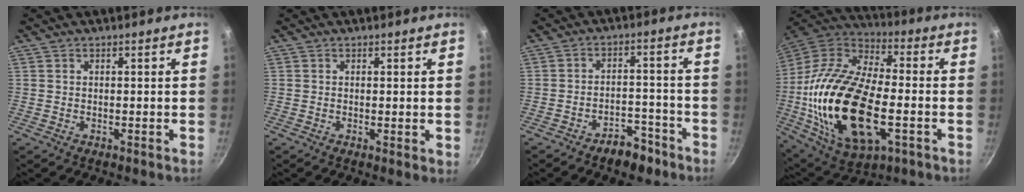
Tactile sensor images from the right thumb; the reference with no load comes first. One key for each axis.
{"total": 1.0, "fx": 0.1, "fy": 0.3, "fz": 1.0, "tx": -0.014, "ty": -0.005, "tz": 0.001}
{"total": 6.7, "fx": -5.0, "fy": 3.3, "fz": 3.1, "tx": -0.028, "ty": 0.048, "tz": -0.067}
{"total": 28.4, "fx": -5.1, "fy": 14.6, "fz": 23.8, "tx": -0.462, "ty": 0.013, "tz": -0.087}